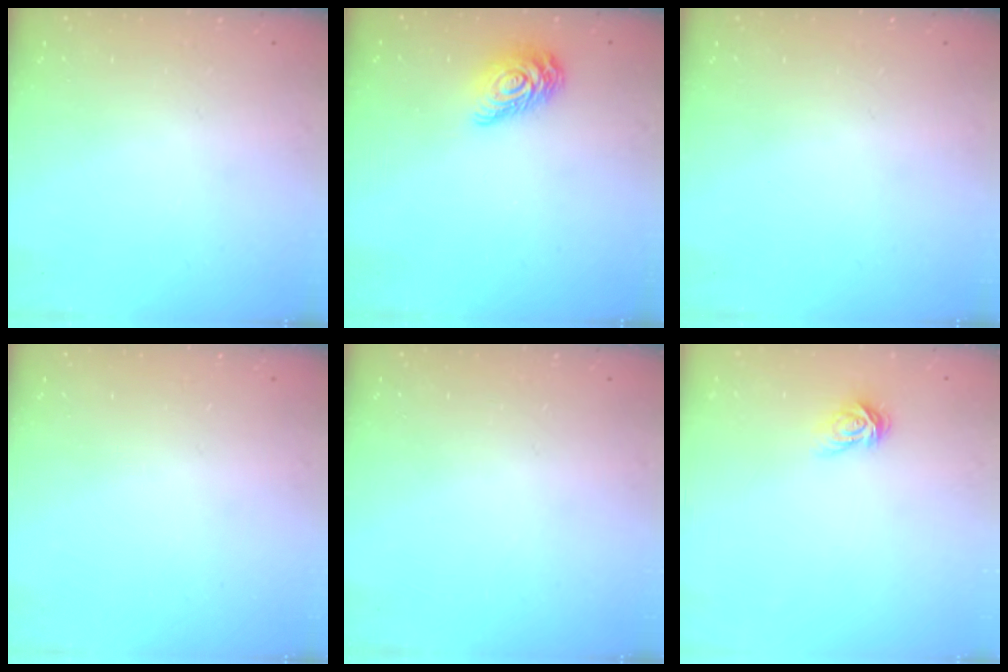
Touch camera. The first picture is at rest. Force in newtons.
{"total": 11.1, "press": 11.1, "slide": 0.5}
{"total": 0.0}
{"total": 0.0}
{"total": 0.0}
{"total": 4.8, "press": 4.8, "slide": 0.3}